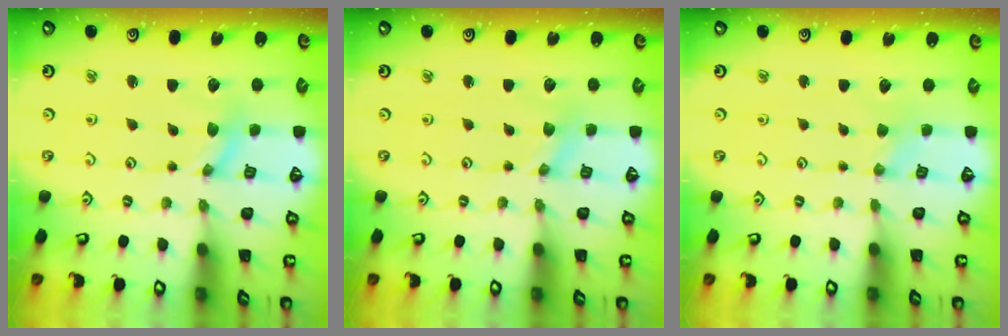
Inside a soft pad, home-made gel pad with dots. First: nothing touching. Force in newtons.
{"total": 0.0}
{"total": 1.2, "press": 1.1, "slide": 0.2}